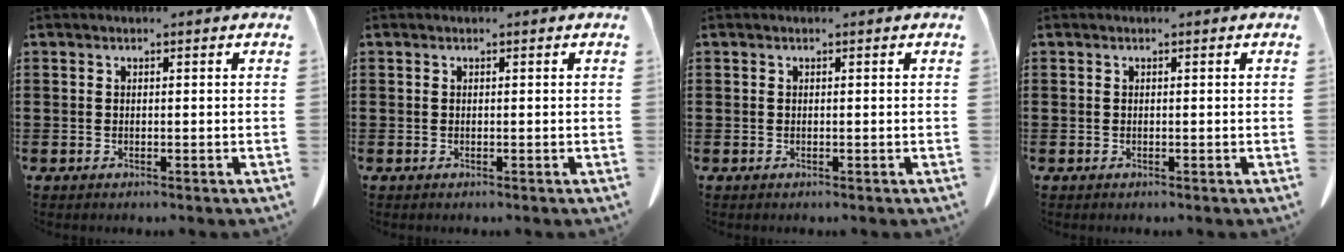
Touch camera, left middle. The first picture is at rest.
{"total": 0.0}
{"total": 0.0}
{"total": 0.0}